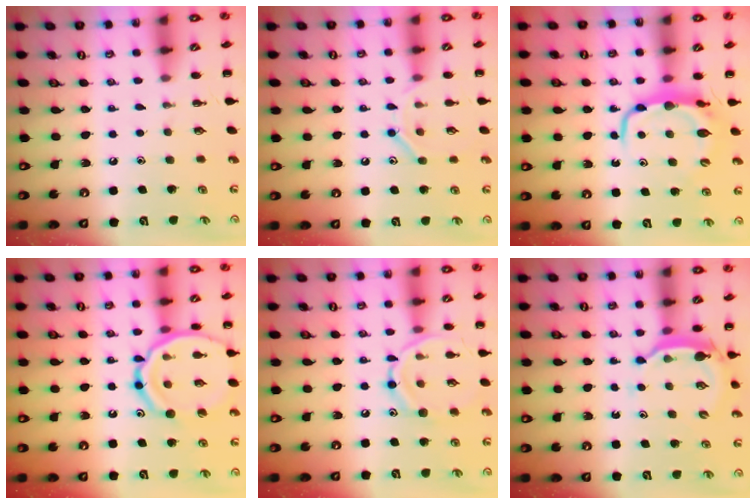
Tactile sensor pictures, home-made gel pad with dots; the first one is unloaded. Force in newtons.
{"total": 9.6, "press": 9.6, "slide": 0.5}
{"total": 7.4, "press": 7.3, "slide": 1.2}
{"total": 17.6, "press": 17.5, "slide": 2.2}
{"total": 12.6, "press": 12.5, "slide": 0.8}
{"total": 5.2, "press": 5.1, "slide": 1.0}